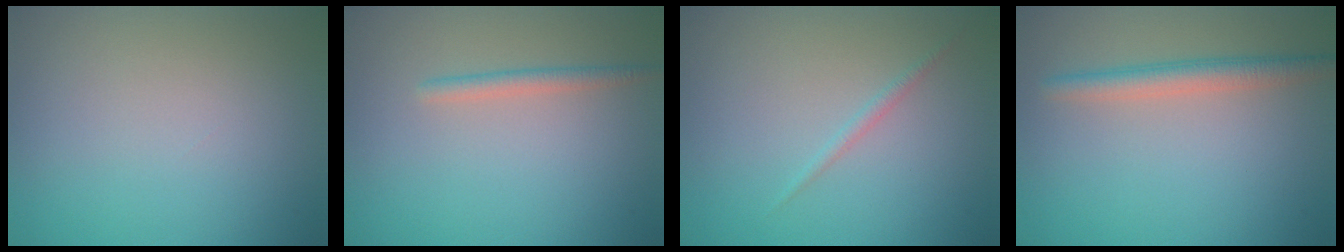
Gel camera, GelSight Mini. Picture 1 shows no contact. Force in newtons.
{"total": 1.4, "press": 1.4, "slide": 0.2}
{"total": 0.7, "press": 0.7, "slide": 0.1}
{"total": 2.7, "press": 2.7, "slide": 0.2}